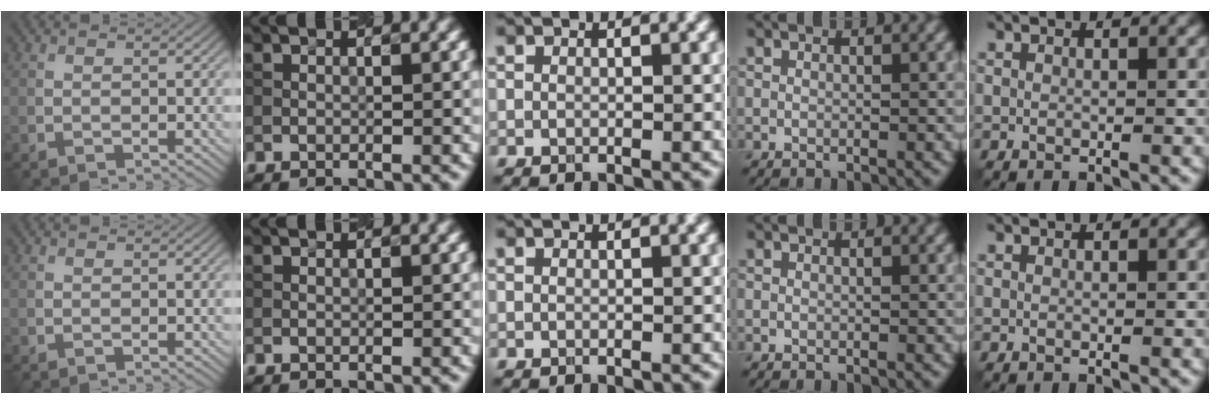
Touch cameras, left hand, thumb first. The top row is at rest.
{}